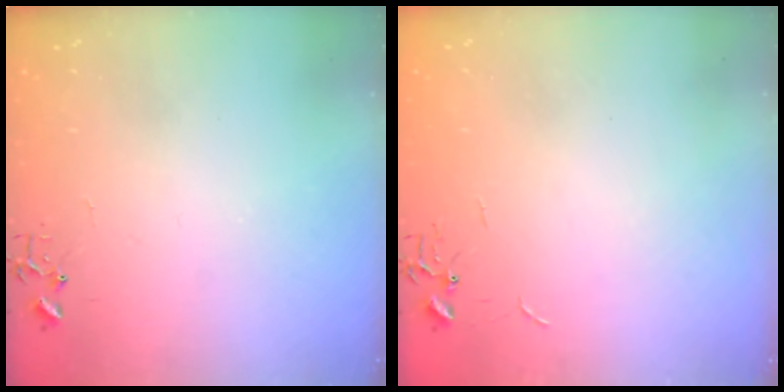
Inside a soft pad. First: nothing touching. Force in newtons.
{"total": 0.8, "press": 0.8, "slide": 0.2}